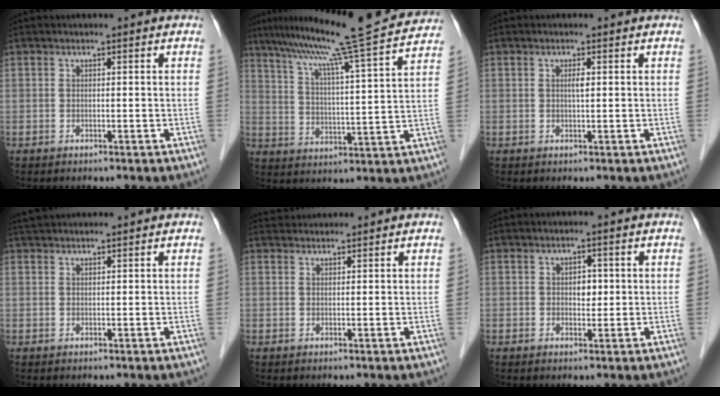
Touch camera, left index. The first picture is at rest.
{"total": 18.7, "force": [15.9, -1.5, 9.6], "torque": [-0.164, -0.006, 0.221]}
{"total": 1.0, "force": [-0.1, 0.0, 1.0], "torque": [-0.019, -0.003, -0.005]}
{"total": 3.9, "force": [3.6, 0.3, 1.5], "torque": [-0.019, 0.035, 0.062]}
{"total": 2.1, "force": [2.1, 0.1, -0.1], "torque": [-0.005, 0.022, 0.042]}
{"total": 1.9, "force": [-0.1, 1.3, 1.4], "torque": [-0.018, -0.003, -0.003]}